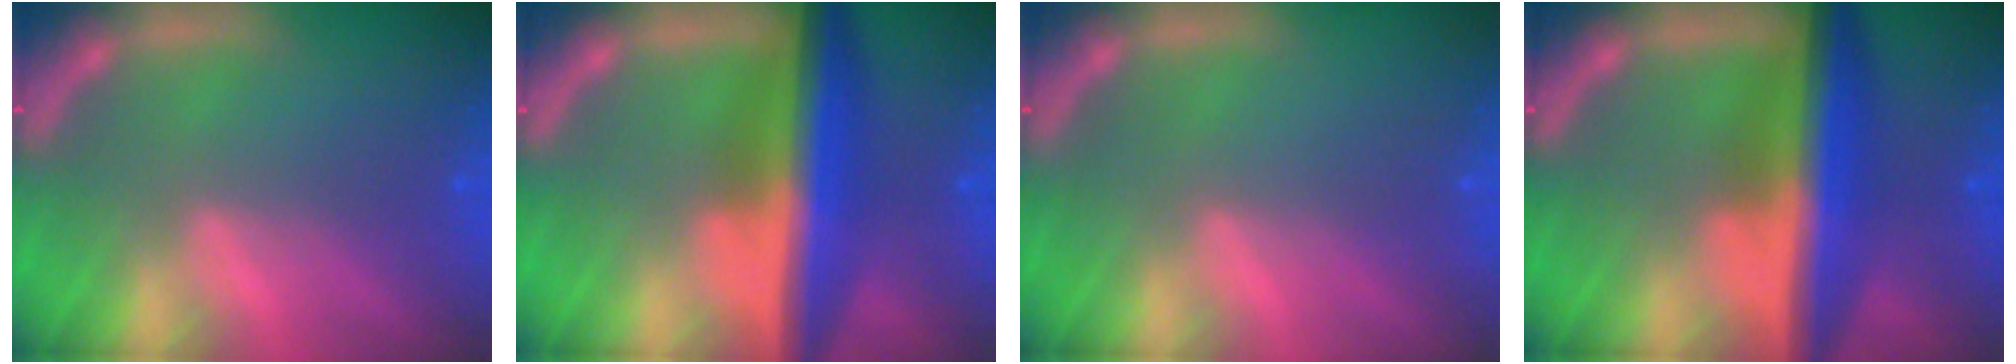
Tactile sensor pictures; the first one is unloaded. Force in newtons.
{"total": 9.0}
{"total": 0.0}
{"total": 9.0}